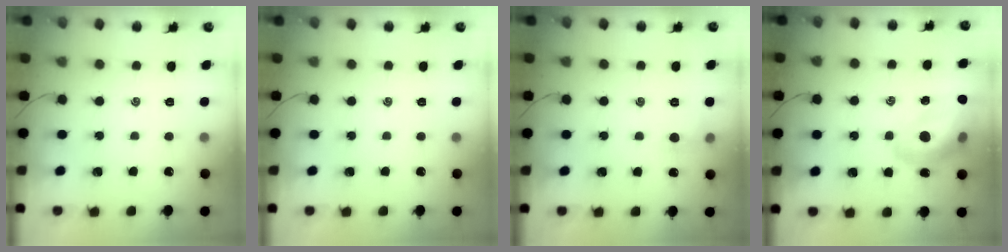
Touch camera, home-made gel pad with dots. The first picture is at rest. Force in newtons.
{"total": 0.0}
{"total": 4.3, "press": 4.0, "slide": 1.4}
{"total": 16.7, "press": 16.1, "slide": 4.5}